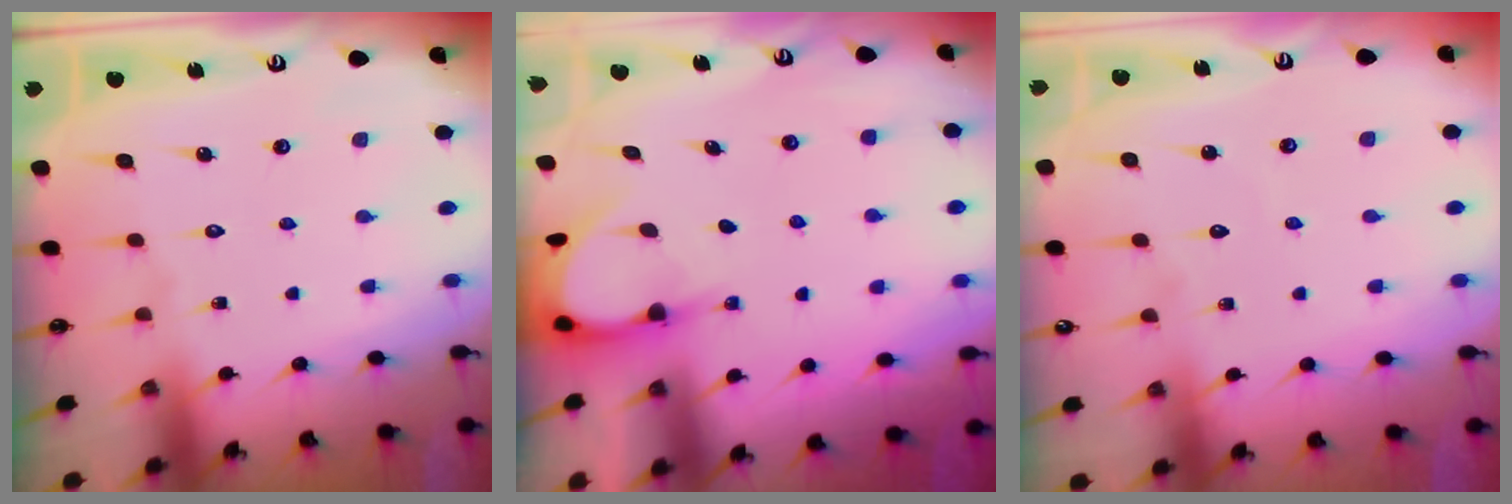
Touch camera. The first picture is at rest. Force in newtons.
{"total": 3.8, "press": 3.8, "slide": 0.4}
{"total": 2.9, "press": 2.9, "slide": 0.2}